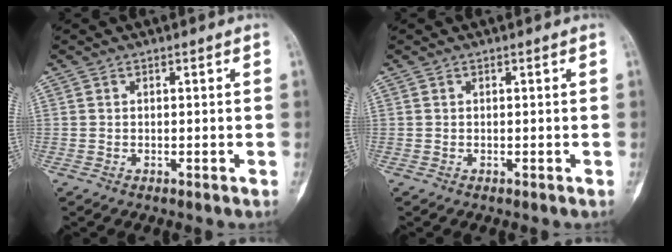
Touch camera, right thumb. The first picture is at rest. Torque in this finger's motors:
{"motor_torque": [0.29, 0.16, 0.10, -0.12, 0.06]}